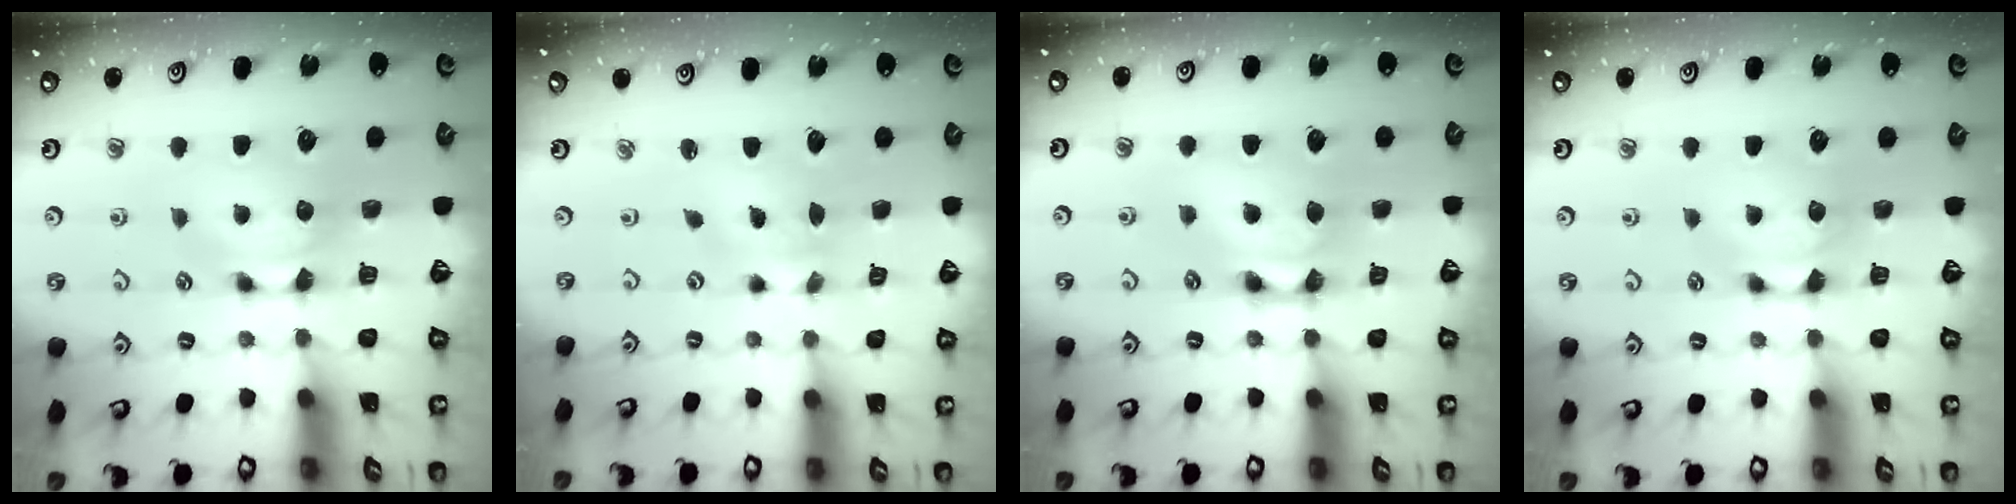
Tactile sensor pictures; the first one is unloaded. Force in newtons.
{"total": 1.5, "press": 1.0, "slide": 1.1}
{"total": 3.3, "press": 3.3, "slide": 0.2}
{"total": 1.1, "press": 0.4, "slide": 1.0}